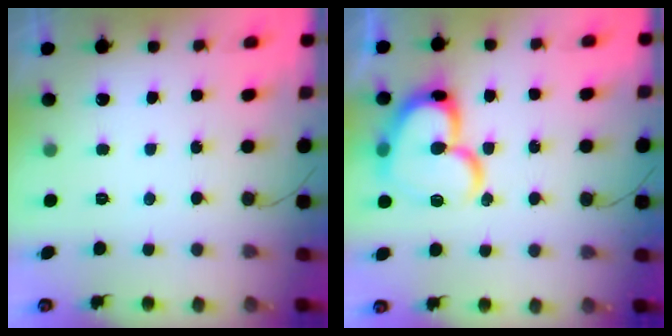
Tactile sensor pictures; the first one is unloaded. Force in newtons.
{"total": 20.0, "press": 19.9, "slide": 2.4}